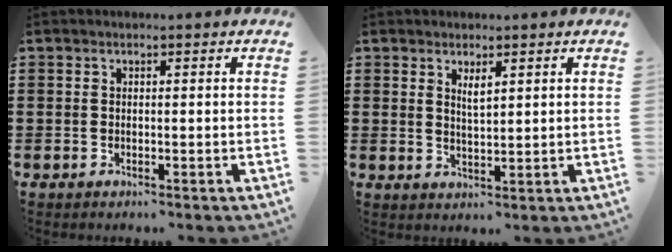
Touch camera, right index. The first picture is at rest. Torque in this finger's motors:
{"motor_torque": [-0.07, -0.02, 0.03, 0.00]}